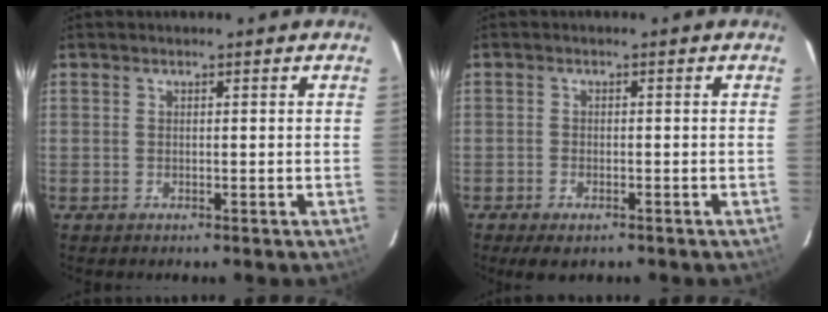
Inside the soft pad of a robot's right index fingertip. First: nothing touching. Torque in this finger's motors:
{"motor_torque": [0.43, -0.24, 0.09, 0.02]}